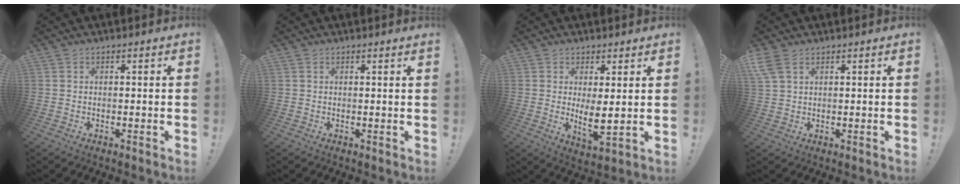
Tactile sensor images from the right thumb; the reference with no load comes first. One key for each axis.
{"total": 1.0, "fx": 0.7, "fy": -0.6, "fz": 0.4, "tx": 0.008, "ty": -0.009, "tz": 0.009}
{"total": 6.3, "fx": 1.6, "fy": 1.7, "fz": 5.9, "tx": -0.087, "ty": -0.029, "tz": 0.032}
{"total": 4.9, "fx": 2.8, "fy": 2.4, "fz": 3.2, "tx": -0.056, "ty": -0.007, "tz": 0.057}